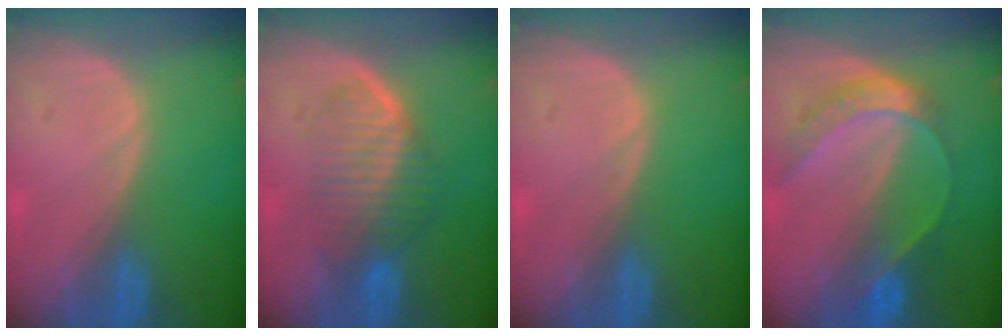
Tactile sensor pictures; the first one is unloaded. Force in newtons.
{"total": 6.5, "press": 6.3, "slide": 1.8}
{"total": 0.0}
{"total": 7.1, "press": 6.0, "slide": 3.9}